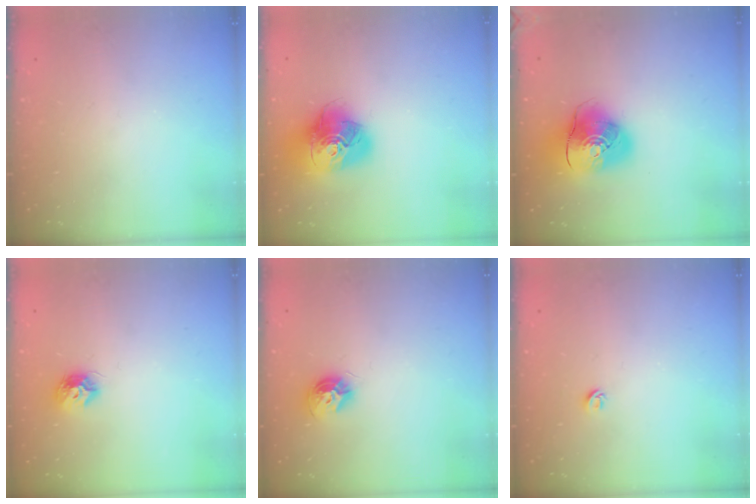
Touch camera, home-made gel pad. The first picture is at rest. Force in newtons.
{"total": 17.1, "press": 17.0, "slide": 2.2}
{"total": 12.8, "press": 12.6, "slide": 2.1}
{"total": 8.0, "press": 8.0, "slide": 0.5}
{"total": 8.9, "press": 8.9, "slide": 0.5}
{"total": 3.9, "press": 3.8, "slide": 0.3}